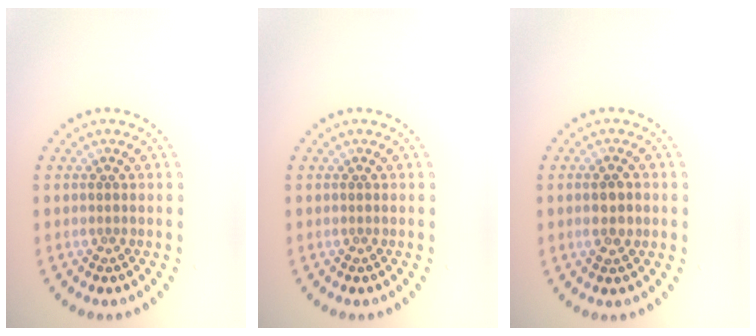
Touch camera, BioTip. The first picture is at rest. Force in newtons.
{"total": 0.0}
{"total": 2.1, "press": 2.1, "slide": 0.2}